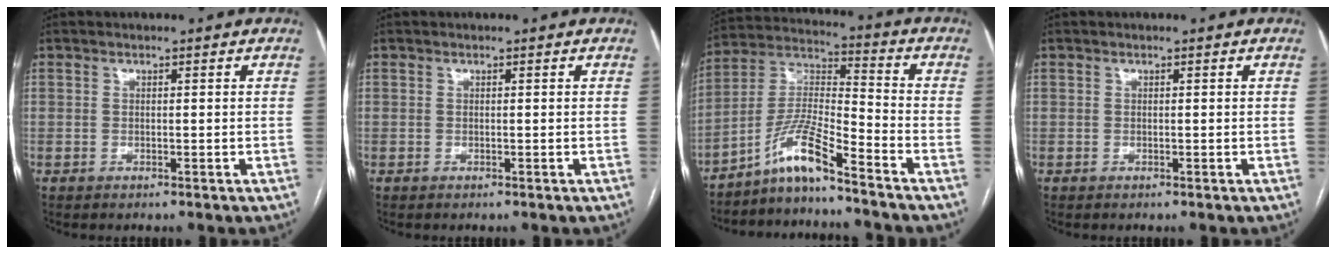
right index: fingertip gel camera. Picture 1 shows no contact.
{"total": 0.0}
{"total": 9.4, "force": [-7.2, -0.1, 6.1], "torque": [-0.133, 0.004, -0.139]}
{"total": 0.0}